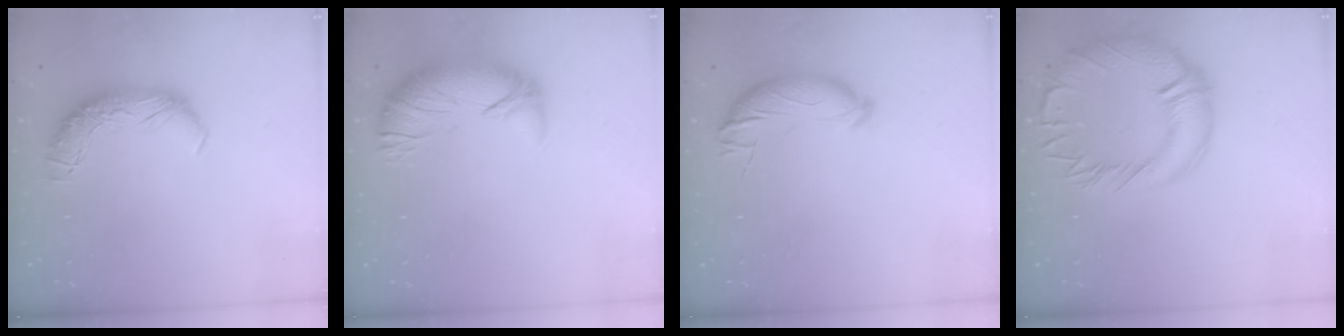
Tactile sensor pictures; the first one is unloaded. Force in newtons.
{"total": 2.8, "press": 1.7, "slide": 2.3}
{"total": 4.4, "press": 4.3, "slide": 1.1}
{"total": 8.0, "press": 7.7, "slide": 2.3}